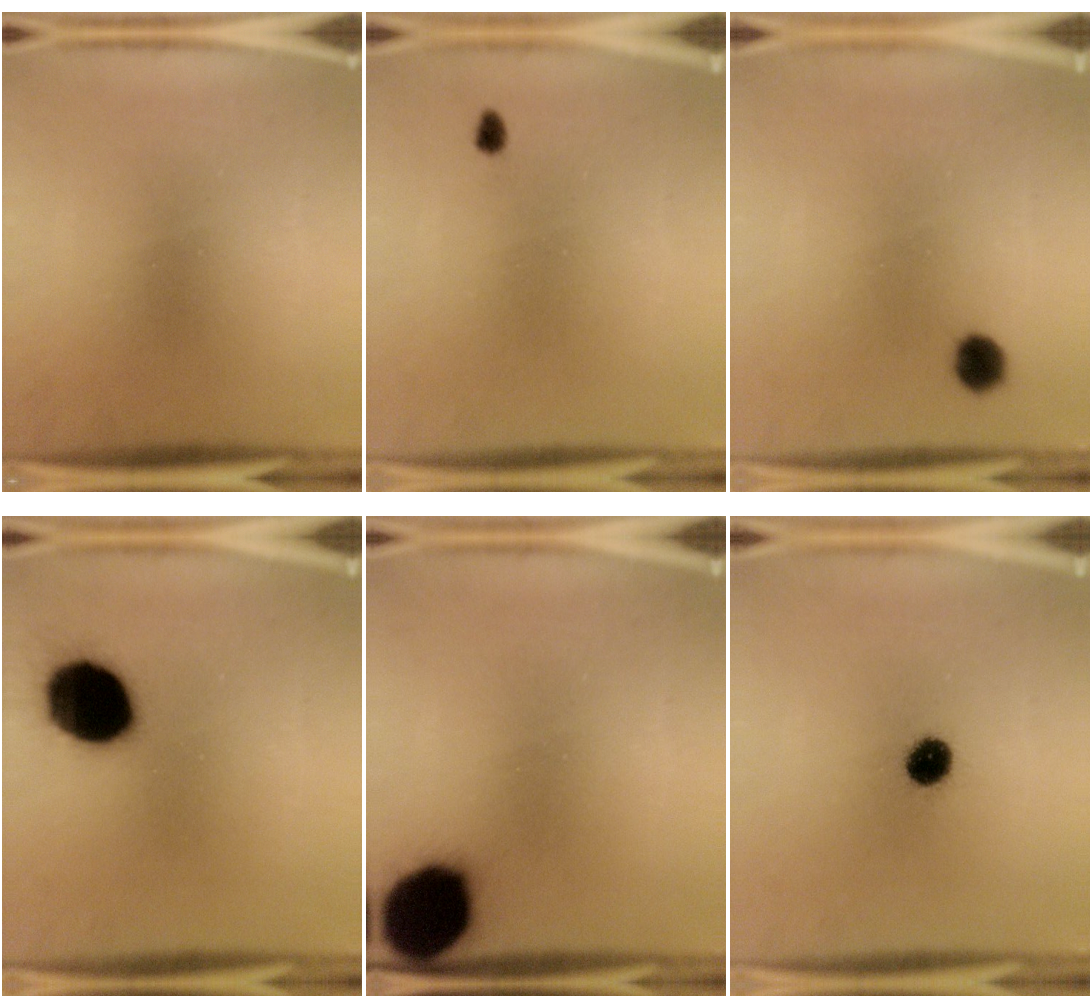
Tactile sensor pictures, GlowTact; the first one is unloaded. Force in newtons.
{"total": 1.5}
{"total": 3.5}
{"total": 19.3}
{"total": 17.8}
{"total": 5.6}